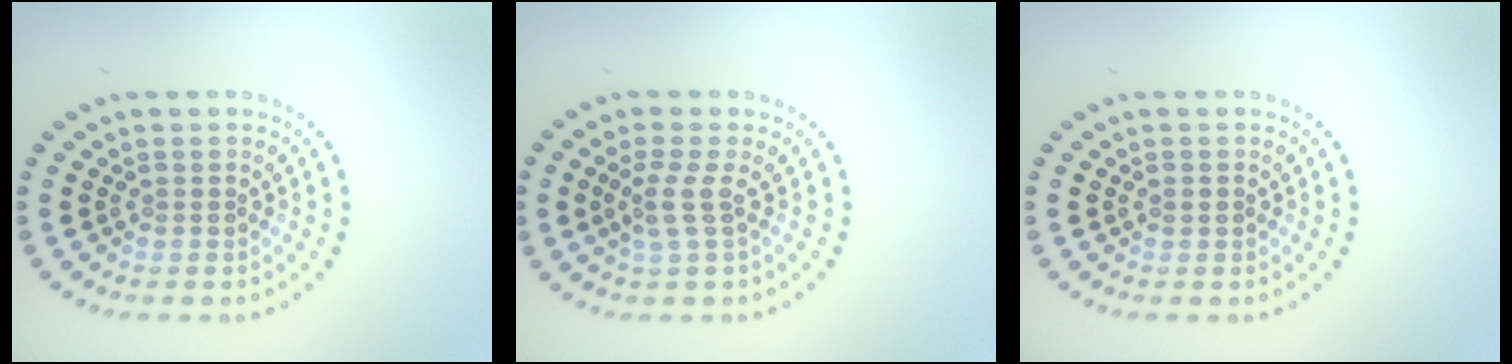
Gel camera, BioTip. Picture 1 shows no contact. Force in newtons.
{"total": 1.9, "press": 1.4, "slide": 1.3}
{"total": 0.6, "press": 0.6, "slide": 0.1}